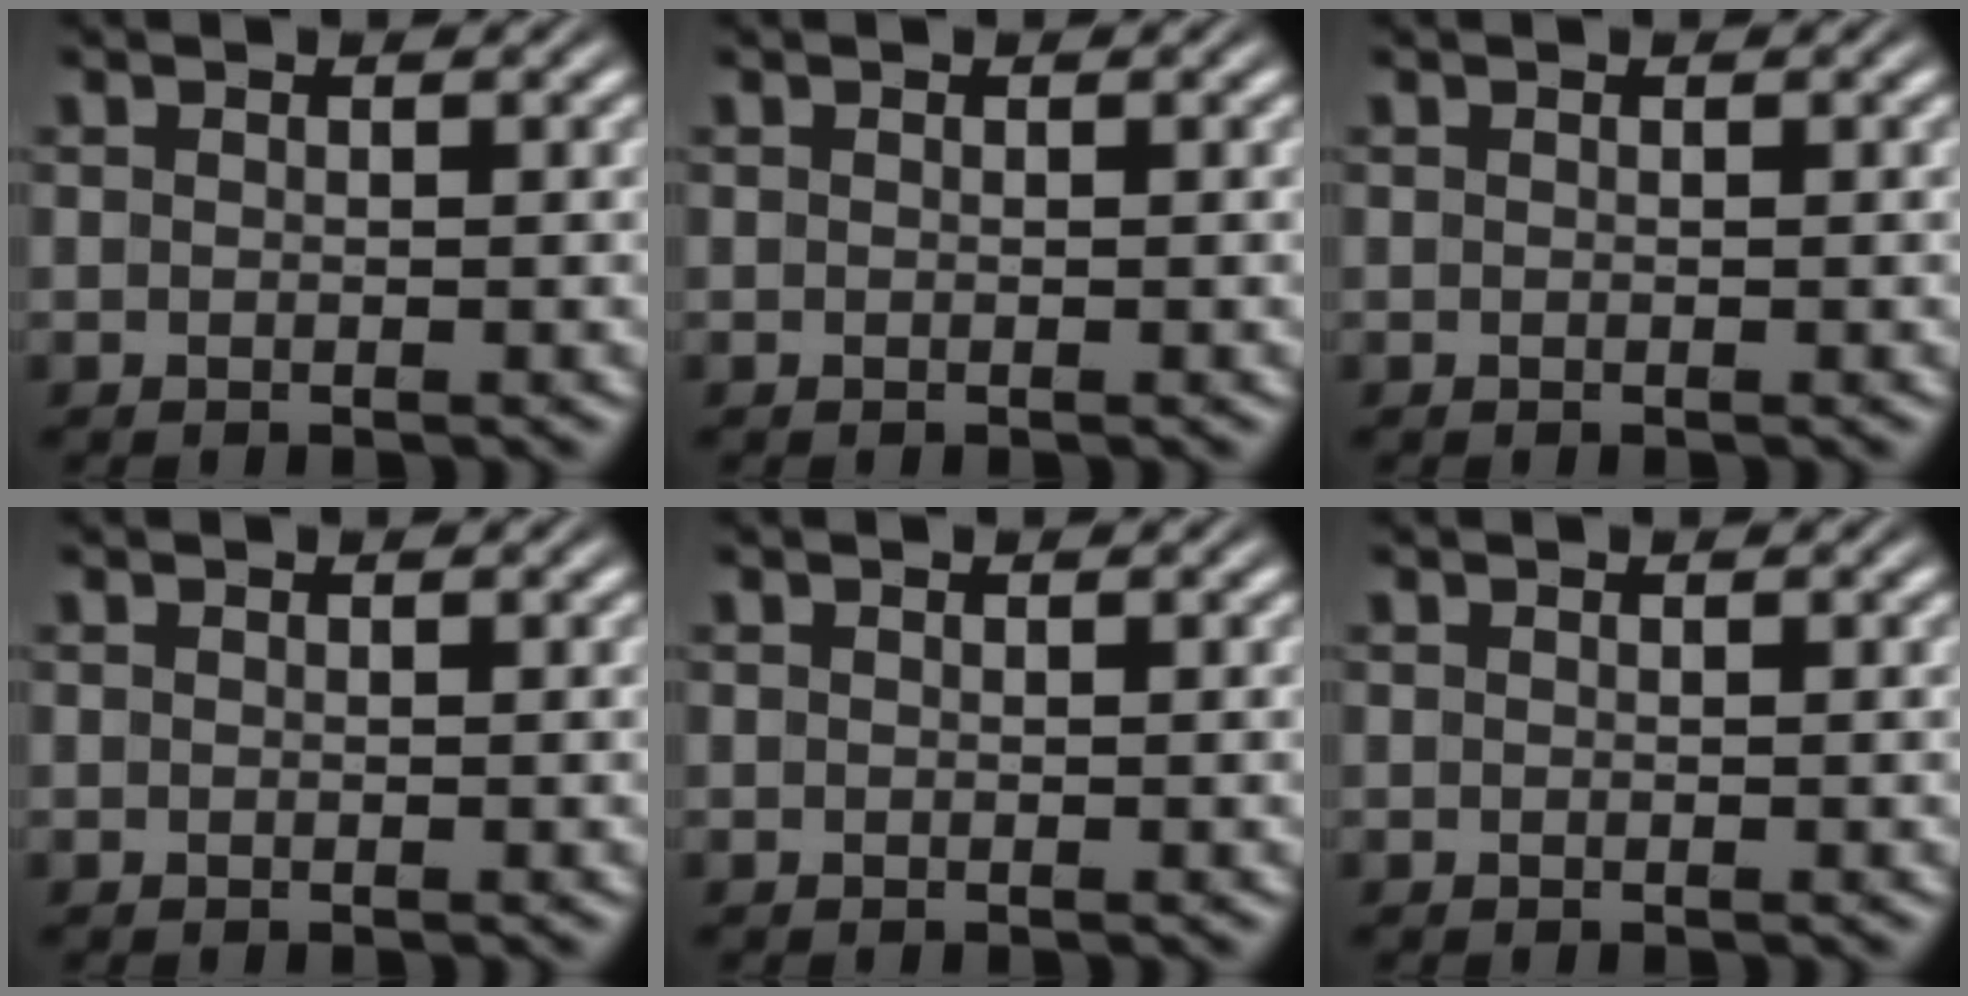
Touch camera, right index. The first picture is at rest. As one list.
[{"total": 0.0}, {"total": 0.0}, {"total": 0.0}, {"total": 0.0}, {"total": 0.0}]